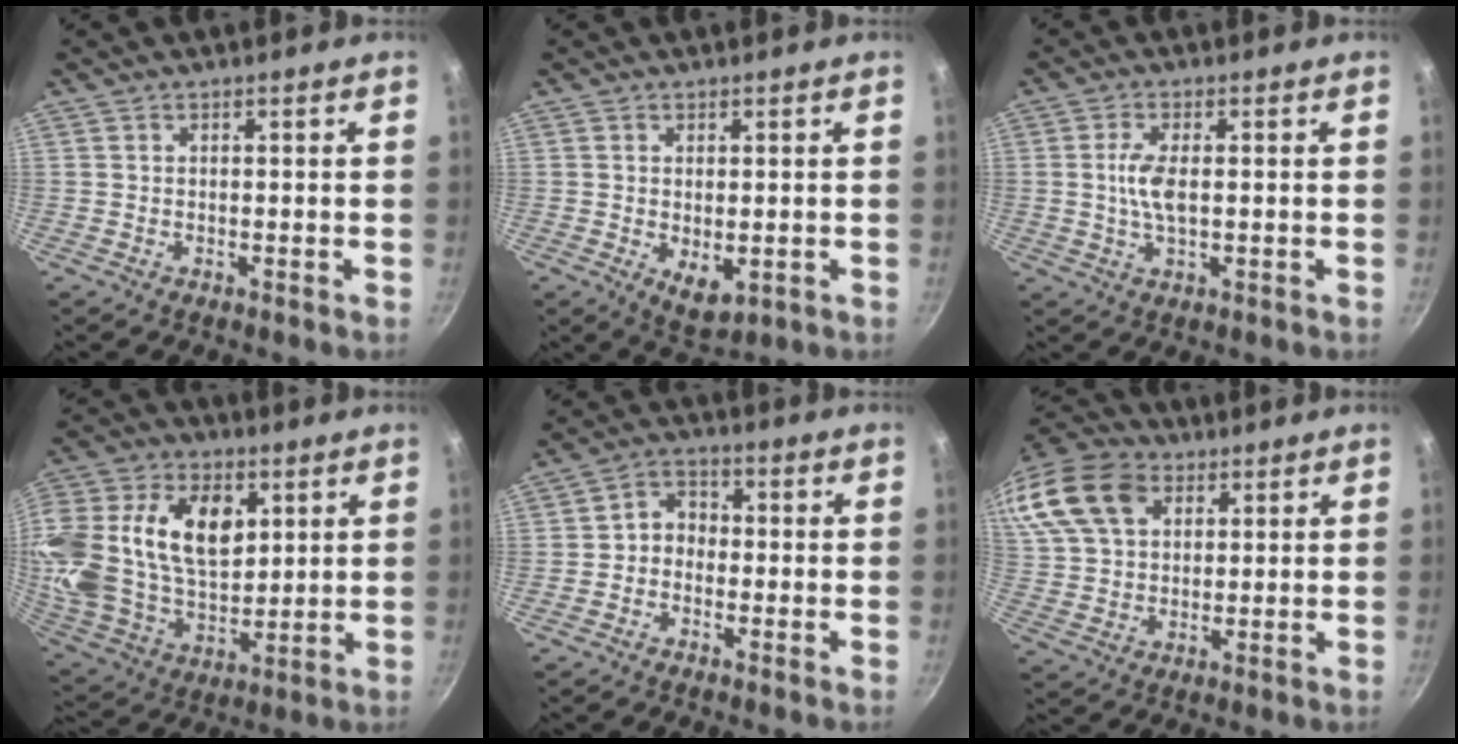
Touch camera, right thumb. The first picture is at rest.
{"total": 5.2, "force": [-0.6, 3.0, 4.2], "torque": [-0.057, -0.014, 0.001]}
{"total": 5.3, "force": [0.3, 2.2, 4.8], "torque": [-0.101, 0.001, 0.002]}
{"total": 28.2, "force": [7.9, 18.8, 19.4], "torque": [-0.415, 0.018, 0.142]}
{"total": 4.4, "force": [-0.9, 3.6, 2.4], "torque": [-0.018, 0.021, -0.030]}
{"total": 21.3, "force": [9.0, 14.9, 12.3], "torque": [-0.270, 0.025, 0.165]}